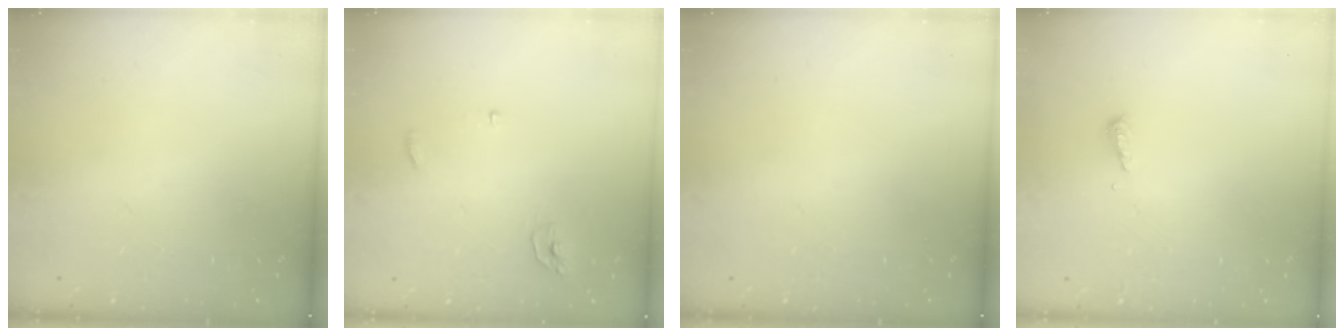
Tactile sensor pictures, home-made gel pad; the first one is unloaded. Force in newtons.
{"total": 3.8, "press": 3.8, "slide": 0.5}
{"total": 0.0}
{"total": 5.1, "press": 5.1, "slide": 0.5}